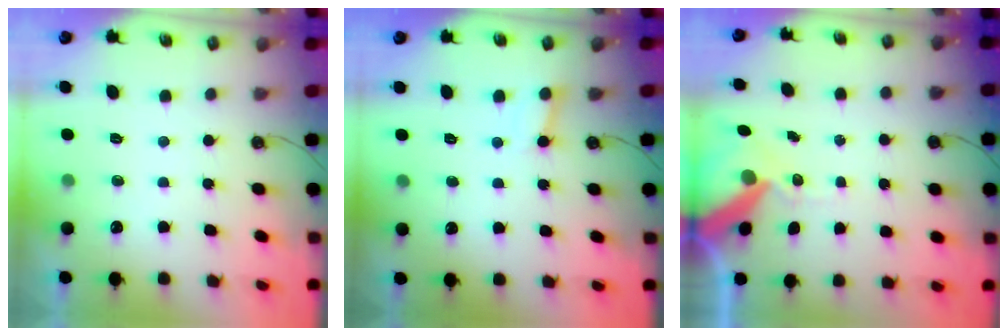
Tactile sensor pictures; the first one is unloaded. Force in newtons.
{"total": 2.0, "press": 2.0, "slide": 0.2}
{"total": 10.9, "press": 10.8, "slide": 1.5}